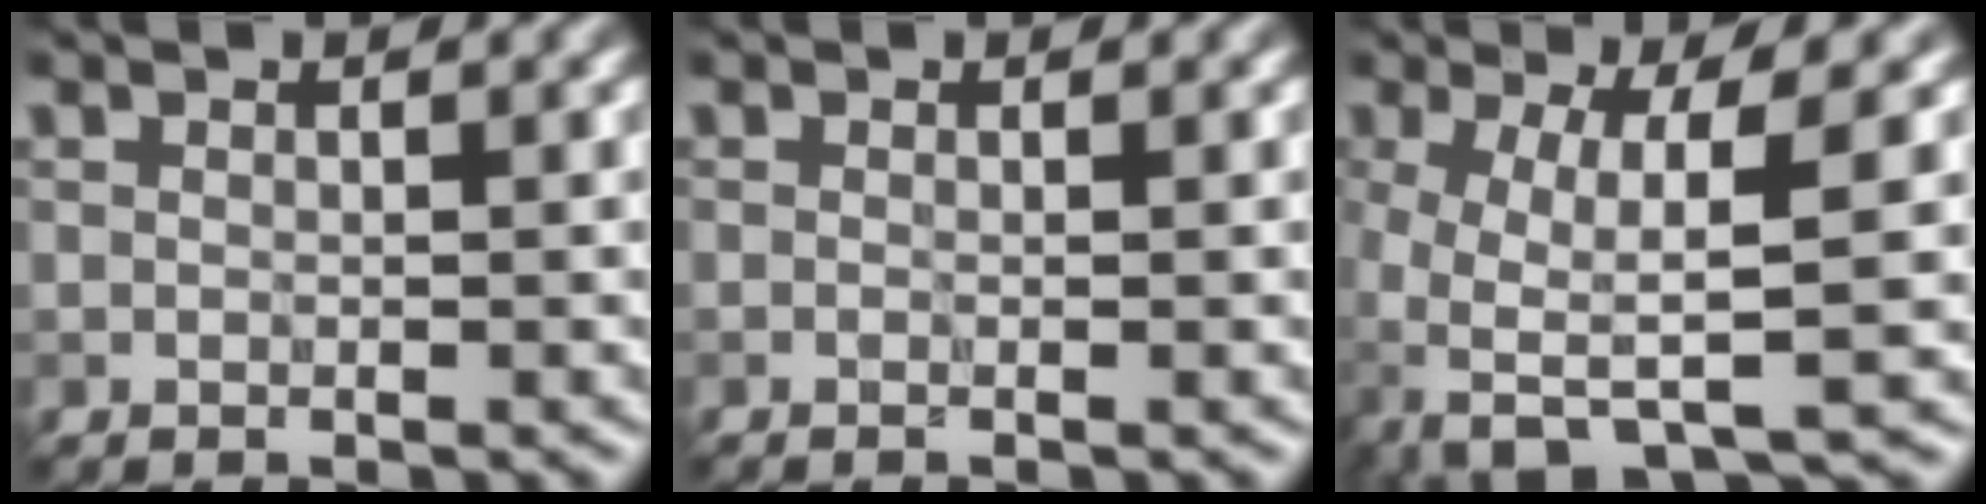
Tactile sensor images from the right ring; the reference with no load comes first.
{"total": 1.3, "force": [-0.1, 0.7, 1.1], "torque": [-0.007, -0.006, -0.016]}
{"total": 7.5, "force": [-1.7, 2.2, 7.0], "torque": [-0.142, -0.004, -0.032]}